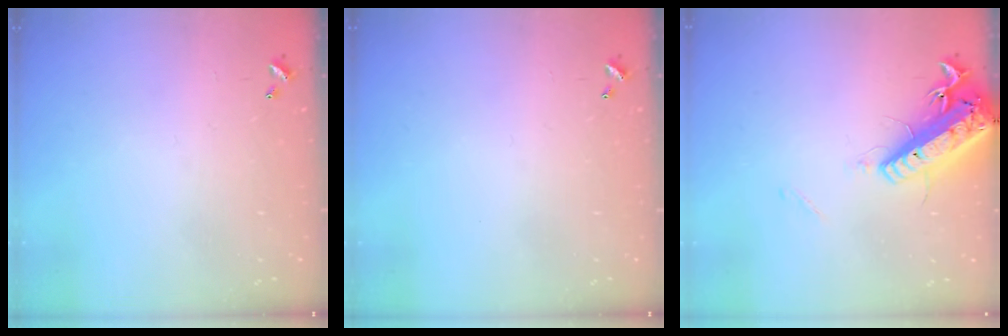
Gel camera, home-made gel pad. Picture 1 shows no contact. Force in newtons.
{"total": 0.0}
{"total": 18.1, "press": 17.7, "slide": 3.9}